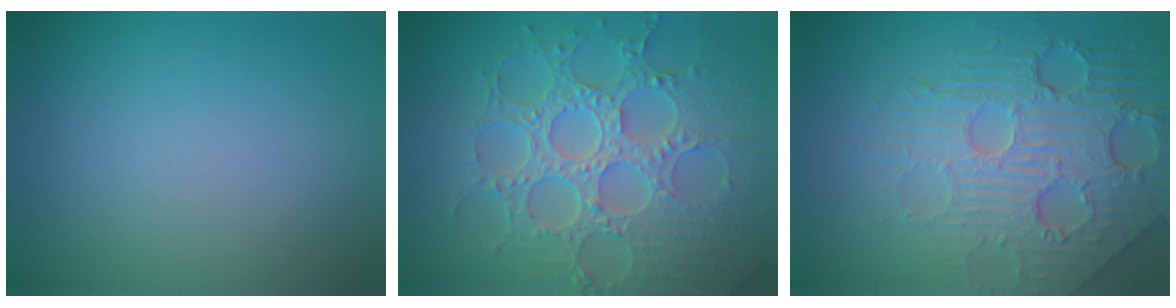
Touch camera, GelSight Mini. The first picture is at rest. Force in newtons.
{"total": 8.9, "press": 6.4, "slide": 6.2}
{"total": 7.6, "press": 5.6, "slide": 5.2}